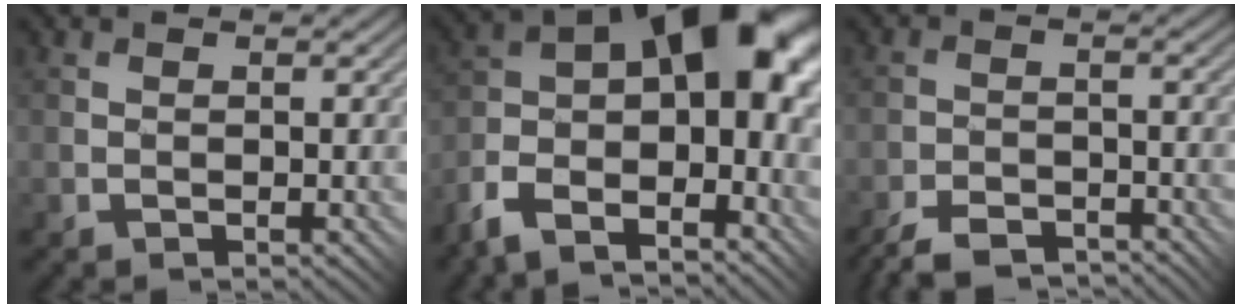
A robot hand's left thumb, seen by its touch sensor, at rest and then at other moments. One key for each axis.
{"total": 15.1, "fx": -5.4, "fy": 8.0, "fz": 11.6, "tx": -0.195, "ty": -0.009, "tz": -0.086}
{"total": 5.6, "fx": -4.8, "fy": 1.5, "fz": 2.3, "tx": -0.041, "ty": -0.002, "tz": -0.097}